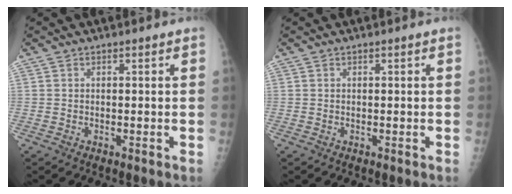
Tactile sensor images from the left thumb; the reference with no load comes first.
{"total": 0.0}